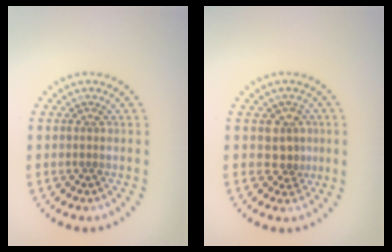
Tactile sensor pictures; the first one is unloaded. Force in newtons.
{"total": 2.2, "press": 1.9, "slide": 1.1}